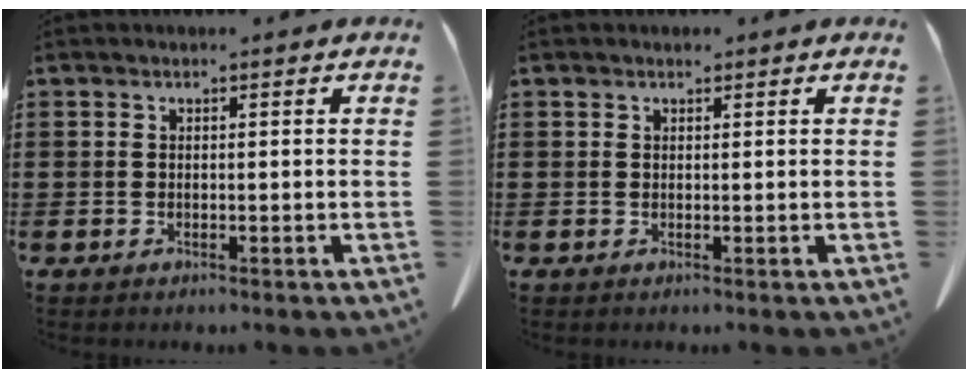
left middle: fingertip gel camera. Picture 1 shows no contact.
{"total": 0.5, "force": [0.4, 0.3, 0.1], "torque": [-0.003, 0.002, 0.008]}